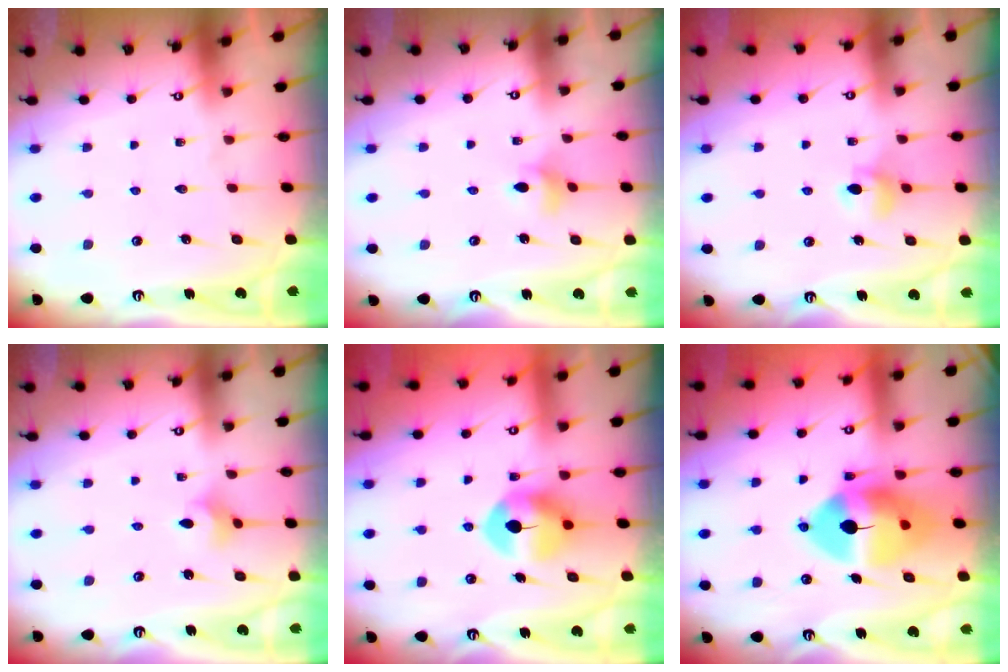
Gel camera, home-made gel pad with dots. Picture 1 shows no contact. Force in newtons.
{"total": 5.0, "press": 5.0, "slide": 0.5}
{"total": 5.4, "press": 5.4, "slide": 0.6}
{"total": 3.6, "press": 3.5, "slide": 0.7}
{"total": 9.1, "press": 9.1, "slide": 0.9}
{"total": 14.9, "press": 14.7, "slide": 2.5}